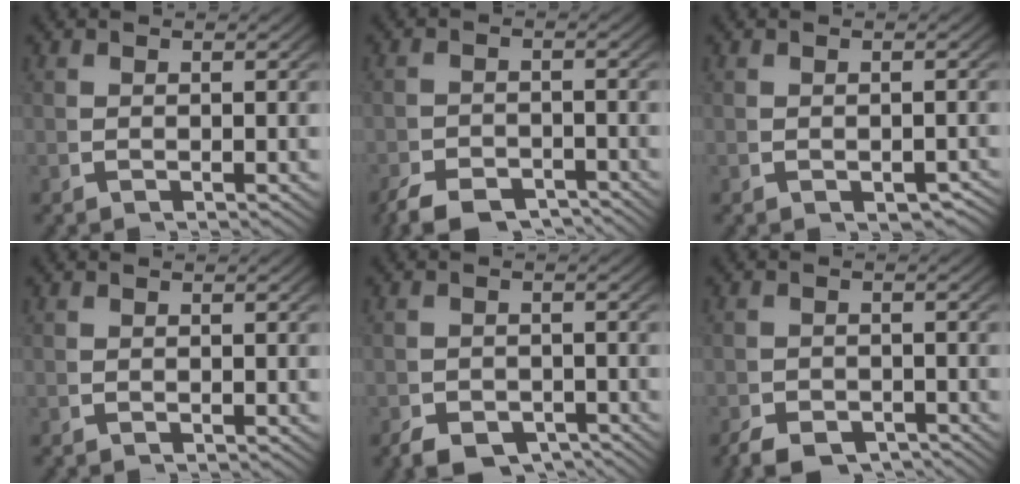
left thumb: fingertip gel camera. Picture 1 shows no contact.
{"total": 4.4, "force": [-4.0, 1.6, 1.3], "torque": [-0.013, -0.018, -0.064]}
{"total": 1.4, "force": [-0.9, 0.8, 0.7], "torque": [-0.013, -0.008, -0.009]}
{"total": 0.0}
{"total": 4.4, "force": [-3.5, 2.3, 1.5], "torque": [-0.016, -0.027, -0.051]}
{"total": 3.4, "force": [-3.0, 1.3, 1.0], "torque": [-0.007, -0.017, -0.049]}